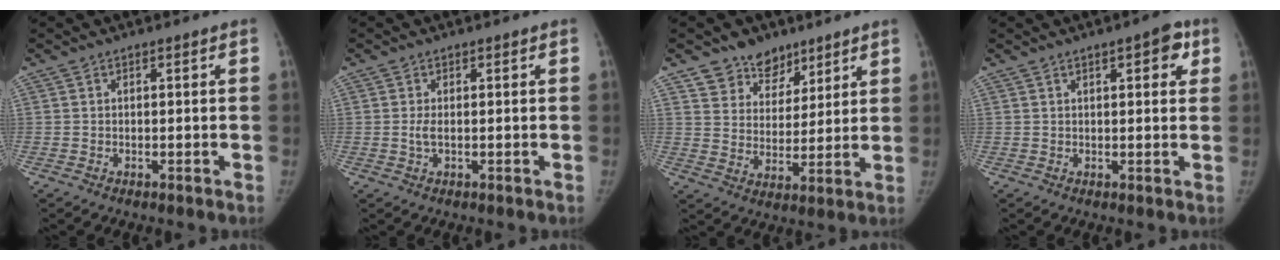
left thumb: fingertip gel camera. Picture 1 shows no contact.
{"total": 1.5, "force": [0.1, 0.7, 1.3], "torque": [-0.031, -0.002, 0.005]}
{"total": 9.3, "force": [6.8, 6.1, 1.8], "torque": [0.020, -0.044, 0.121]}
{"total": 4.8, "force": [2.3, 1.8, 3.8], "torque": [-0.029, -0.003, 0.023]}